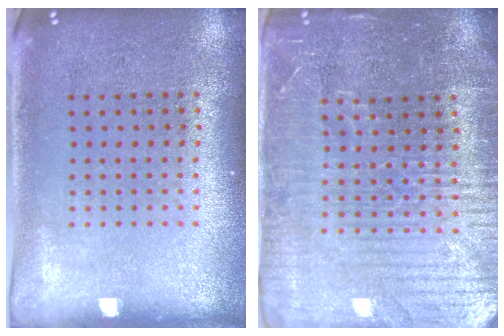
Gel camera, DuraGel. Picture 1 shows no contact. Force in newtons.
{"total": 4.3, "press": 4.1, "slide": 1.5}